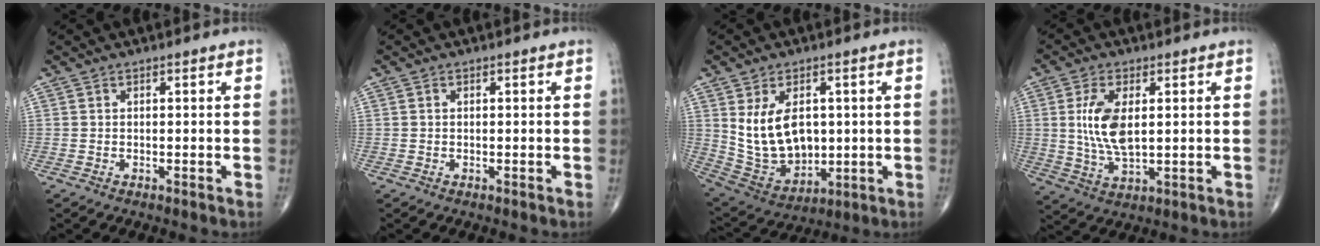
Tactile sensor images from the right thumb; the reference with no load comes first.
{"total": 0.0}
{"total": 13.1, "force": [2.1, 8.8, 9.6], "torque": [-0.142, -0.015, 0.063]}
{"total": 10.7, "force": [2.0, 5.4, 9.0], "torque": [-0.177, -0.015, 0.044]}